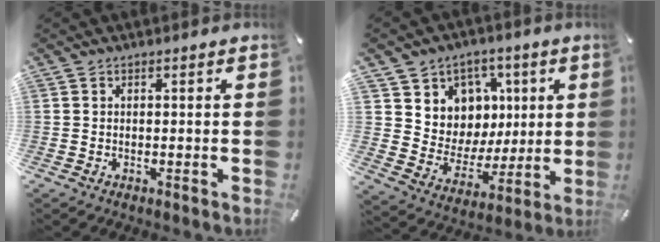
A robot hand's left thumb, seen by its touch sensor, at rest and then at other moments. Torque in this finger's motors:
{"motor_torque": [0.88, 1.06, 0.41, 0.10, 0.23]}